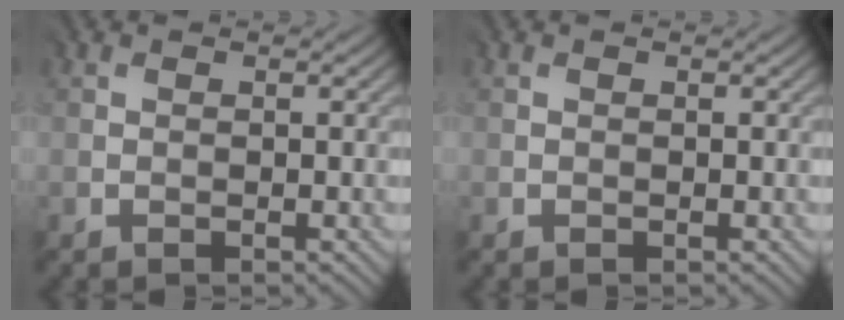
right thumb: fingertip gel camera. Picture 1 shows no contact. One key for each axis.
{"total": 0.0}